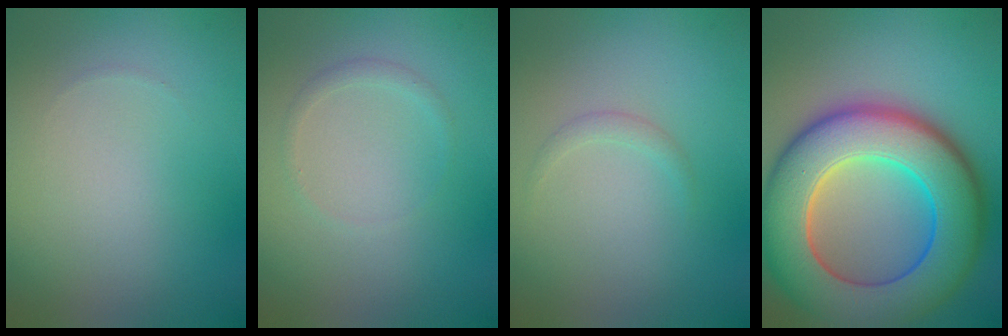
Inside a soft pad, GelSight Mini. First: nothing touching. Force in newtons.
{"total": 0.8, "press": 0.8, "slide": 0.1}
{"total": 0.8, "press": 0.8, "slide": 0.1}
{"total": 13.4, "press": 13.4, "slide": 0.4}